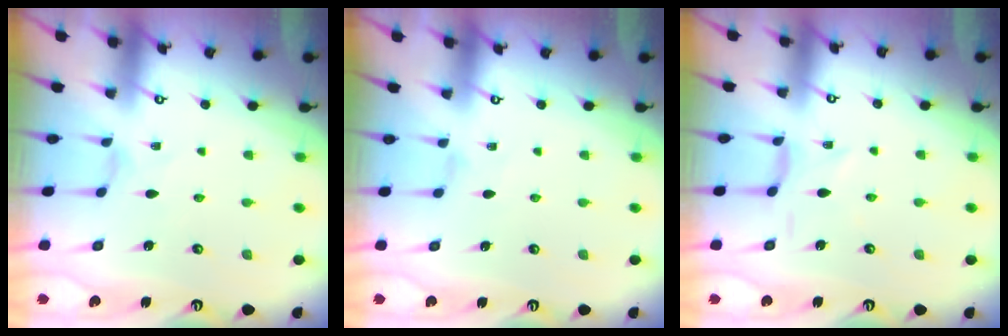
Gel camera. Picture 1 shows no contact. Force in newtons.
{"total": 0.6, "press": 0.5, "slide": 0.3}
{"total": 2.3, "press": 2.3, "slide": 0.5}